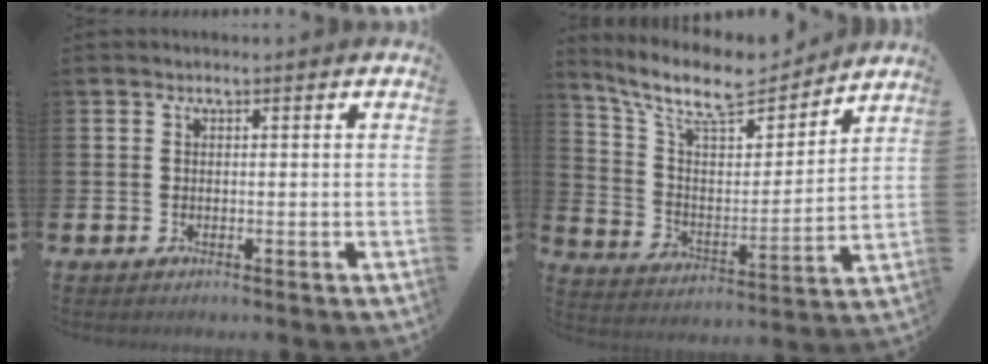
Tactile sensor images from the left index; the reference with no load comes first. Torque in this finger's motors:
{"motor_torque": [1.41, -0.72, 0.21, 0.19]}